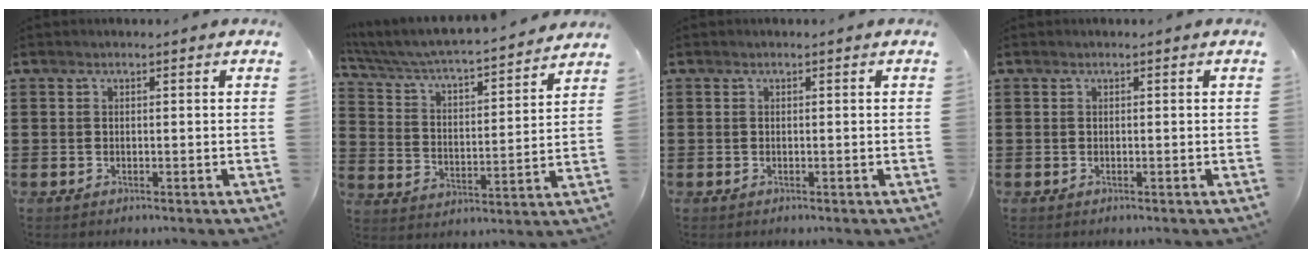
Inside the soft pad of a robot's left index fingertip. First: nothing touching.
{"total": 4.1, "force": [3.8, 0.1, 1.6], "torque": [-0.052, -0.039, 0.053]}
{"total": 0.0}
{"total": 0.0}